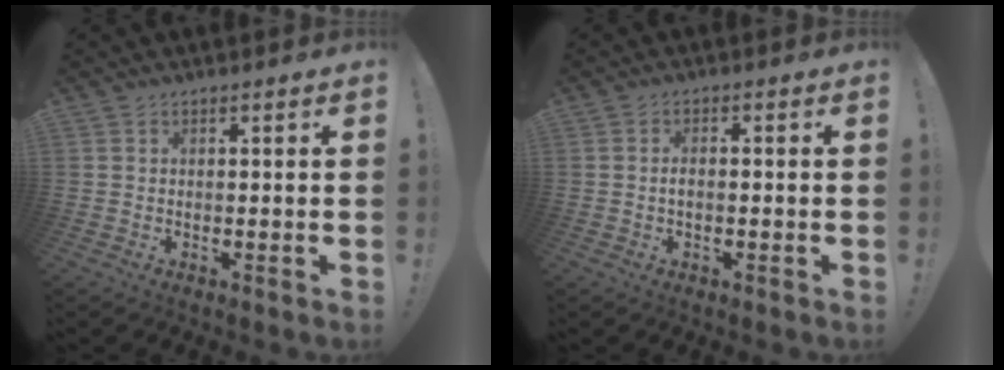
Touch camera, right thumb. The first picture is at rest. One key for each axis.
{"total": 1.9, "fx": -0.6, "fy": 0.7, "fz": 1.7, "tx": -0.030, "ty": 0.004, "tz": -0.010}